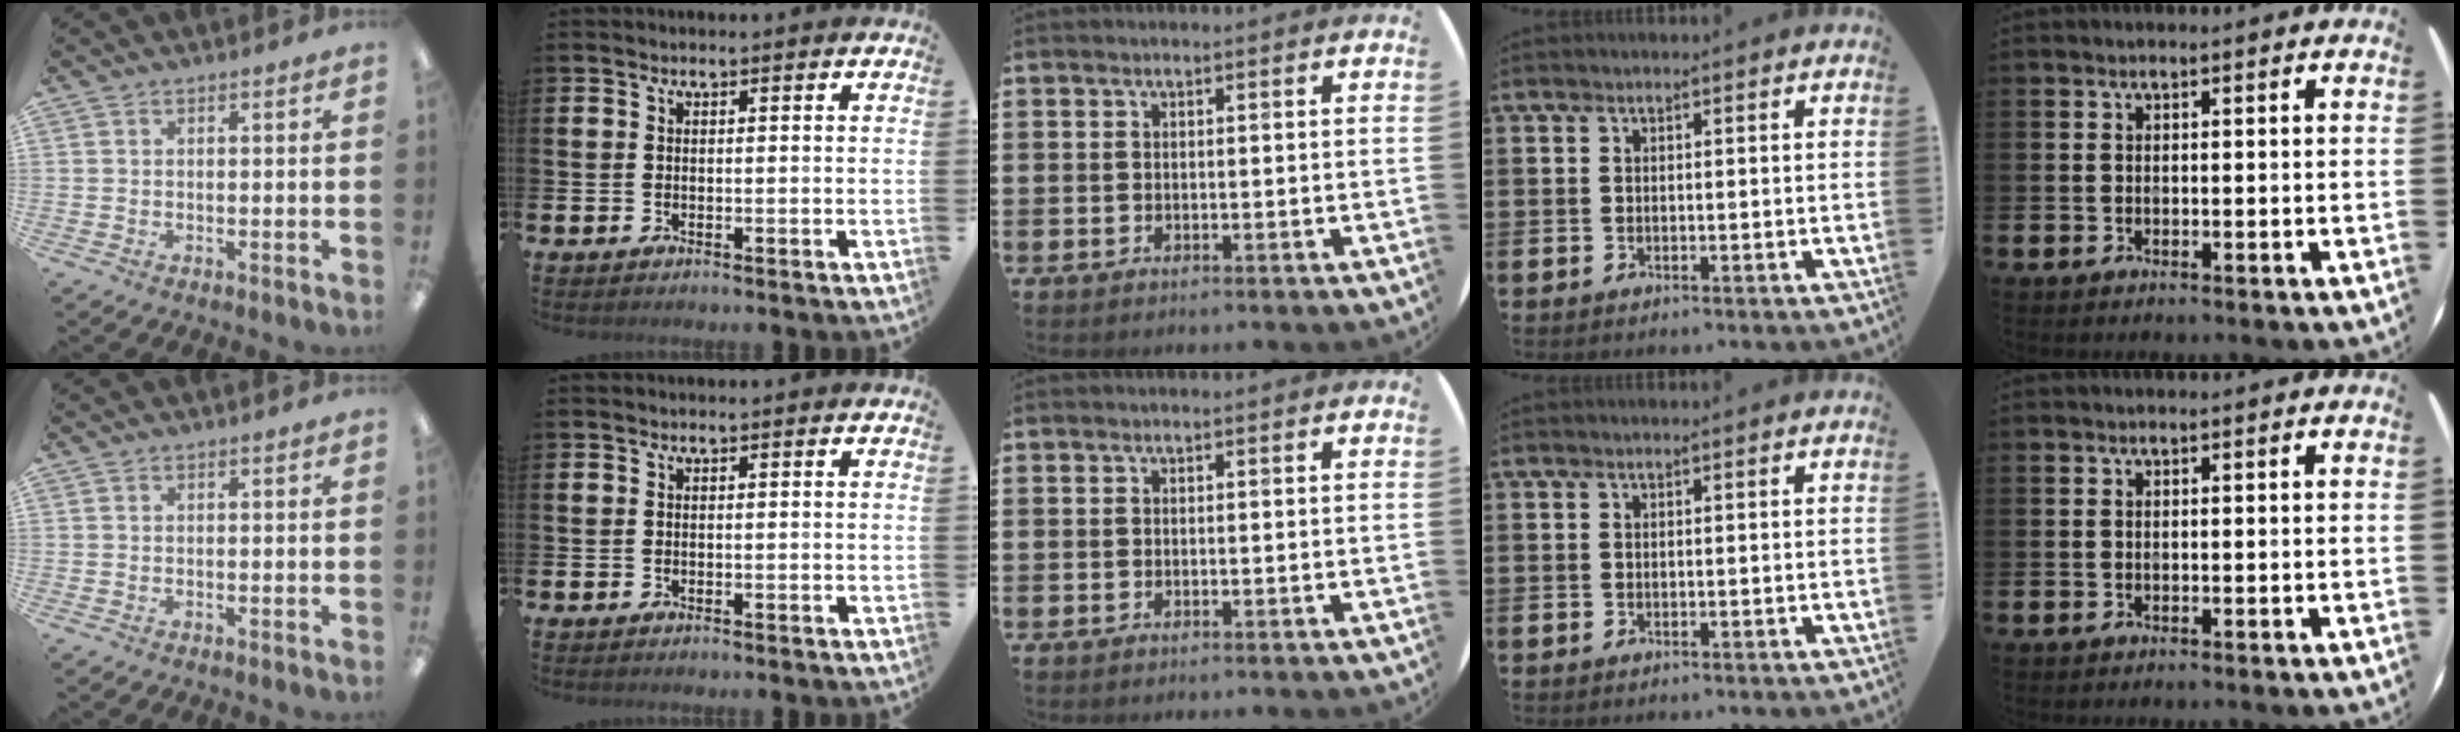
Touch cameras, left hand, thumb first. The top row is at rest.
{}